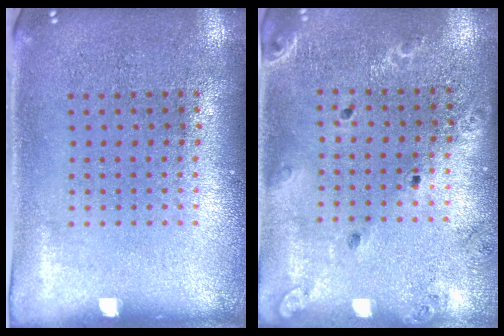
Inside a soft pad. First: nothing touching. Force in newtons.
{"total": 1.5, "press": 1.5, "slide": 0.1}